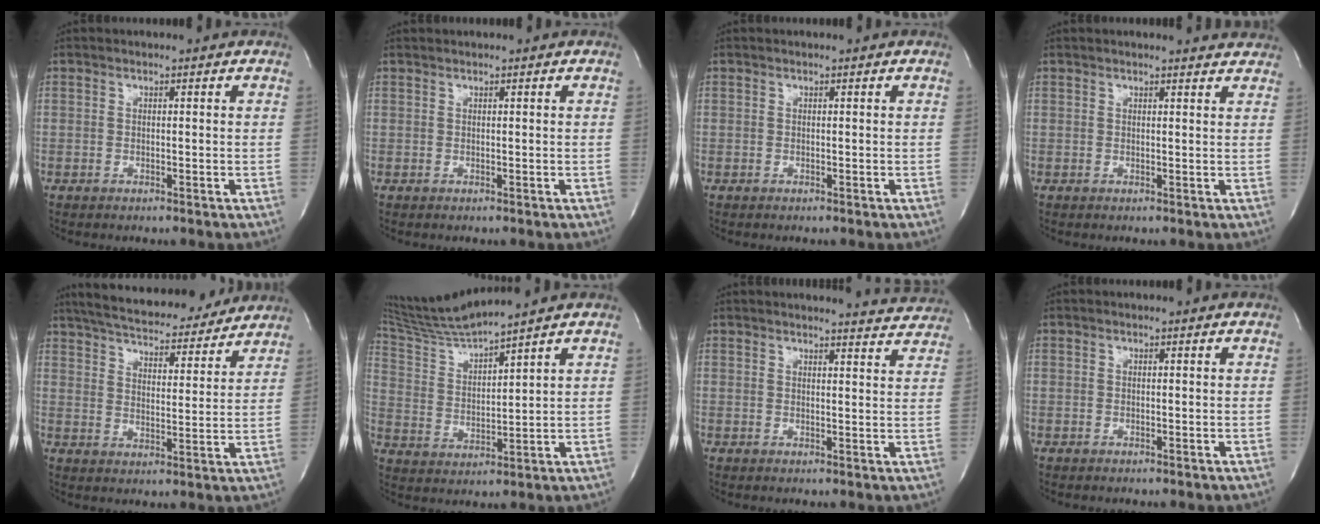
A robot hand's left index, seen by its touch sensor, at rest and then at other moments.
{"total": 0.0}
{"total": 0.0}
{"total": 4.4, "force": [4.3, 0.5, 0.7], "torque": [-0.007, -0.002, 0.028]}
{"total": 19.5, "force": [17.5, 4.4, 7.4], "torque": [-0.125, 0.015, 0.244]}
{"total": 9.6, "force": [8.9, -1.6, 3.0], "torque": [-0.072, -0.003, 0.182]}
{"total": 6.8, "force": [6.8, 0.3, 0.6], "torque": [-0.004, -0.015, 0.058]}
{"total": 0.0}